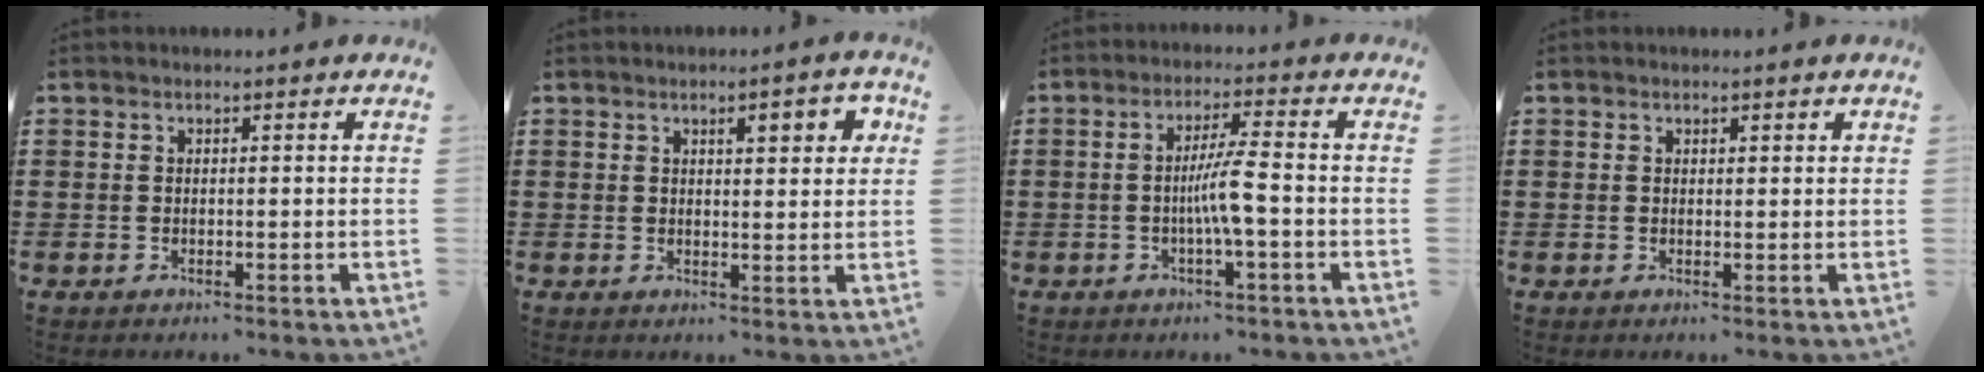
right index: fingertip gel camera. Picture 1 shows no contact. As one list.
[{"total": 3.9, "force": [1.6, 1.2, 3.3], "torque": [-0.044, -0.003, 0.020]}, {"total": 5.1, "force": [-1.1, -0.2, 5.0], "torque": [-0.089, -0.005, -0.024]}, {"total": 0.6, "force": [0.4, 0.4, 0.2], "torque": [0.003, 0.000, 0.007]}]